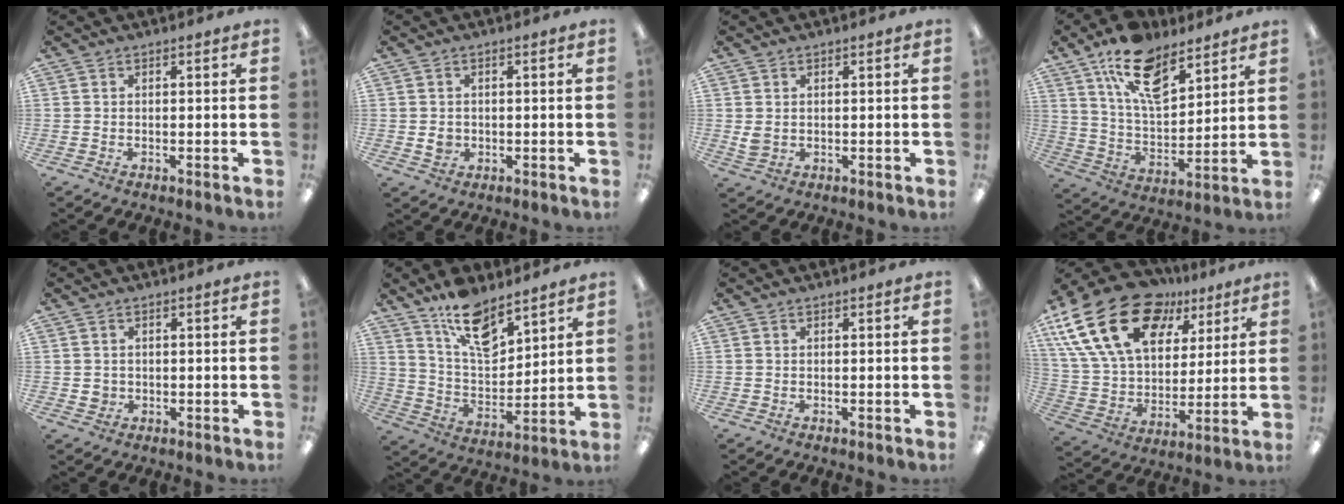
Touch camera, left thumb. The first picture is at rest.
{"total": 2.6, "force": [-0.1, 2.3, 1.1], "torque": [-0.012, 0.001, -0.004]}
{"total": 2.7, "force": [0.7, 2.1, 1.4], "torque": [-0.020, 0.001, 0.013]}
{"total": 15.7, "force": [10.4, 7.7, 9.1], "torque": [-0.152, -0.045, 0.186]}
{"total": 2.1, "force": [0.1, 2.0, 0.5], "torque": [-0.003, 0.001, -0.002]}
{"total": 13.8, "force": [10.1, 6.2, 7.2], "torque": [-0.121, -0.058, 0.181]}
{"total": 0.0}
{"total": 25.3, "force": [12.8, 15.9, 15.0], "torque": [-0.286, -0.058, 0.232]}